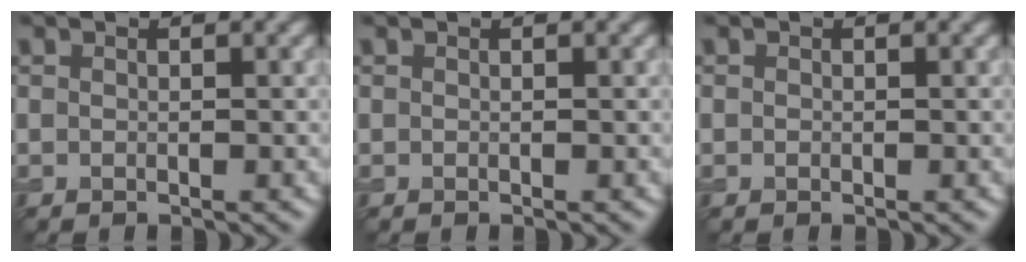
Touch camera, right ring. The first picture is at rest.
{"total": 0.0}
{"total": 0.0}